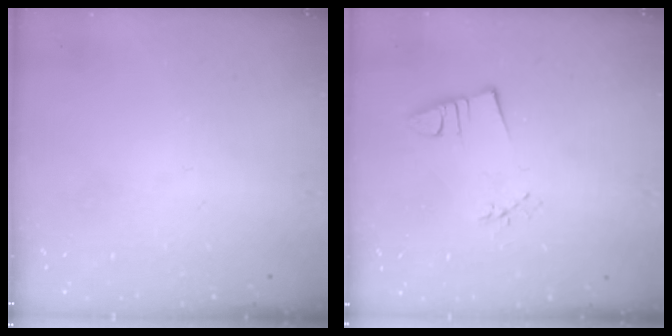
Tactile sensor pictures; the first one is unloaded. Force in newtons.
{"total": 2.6, "press": 0.8, "slide": 2.4}